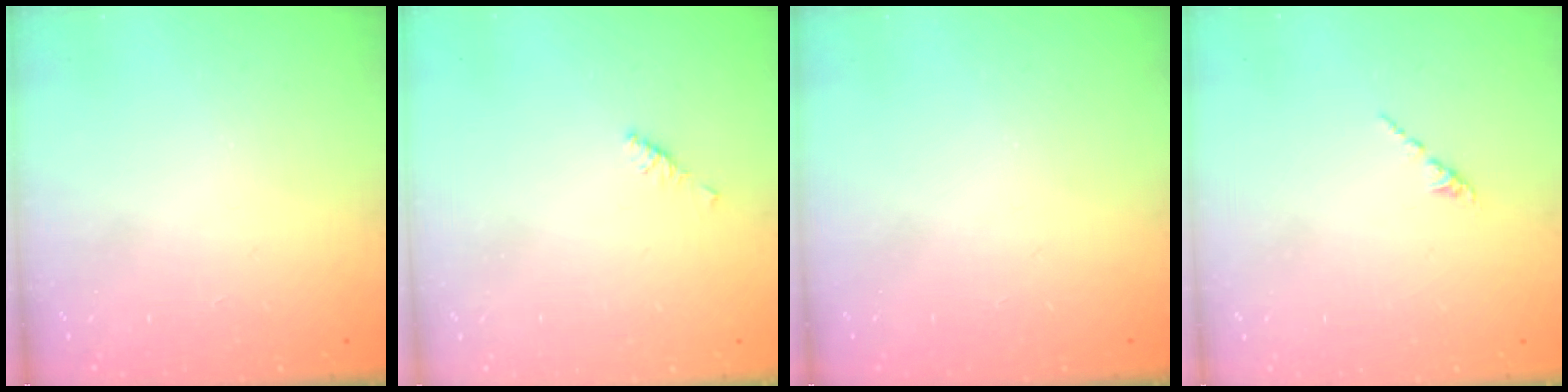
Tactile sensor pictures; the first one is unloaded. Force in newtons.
{"total": 2.1, "press": 2.0, "slide": 0.6}
{"total": 0.0}
{"total": 1.6, "press": 1.5, "slide": 0.6}